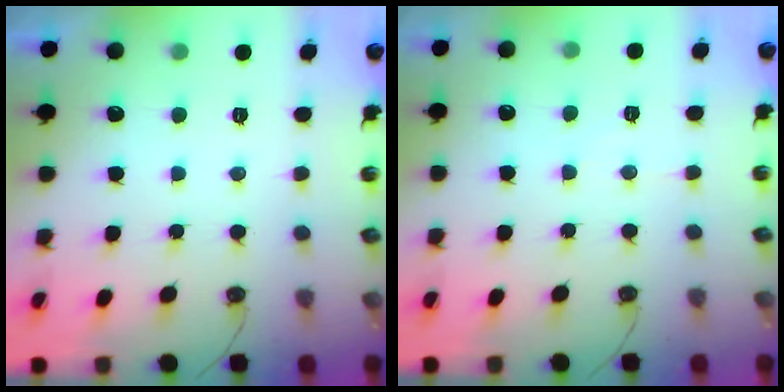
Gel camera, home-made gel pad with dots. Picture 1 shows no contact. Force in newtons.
{"total": 3.9, "press": 3.9, "slide": 0.6}